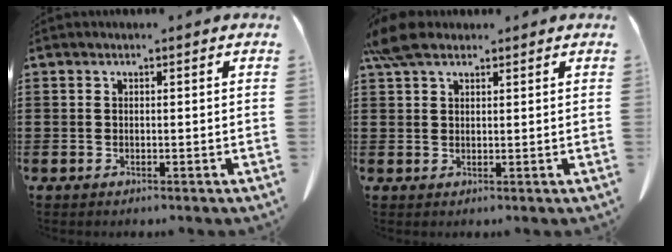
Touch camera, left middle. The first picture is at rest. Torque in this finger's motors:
{"motor_torque": [1.44, 0.69, 0.39, 0.10]}